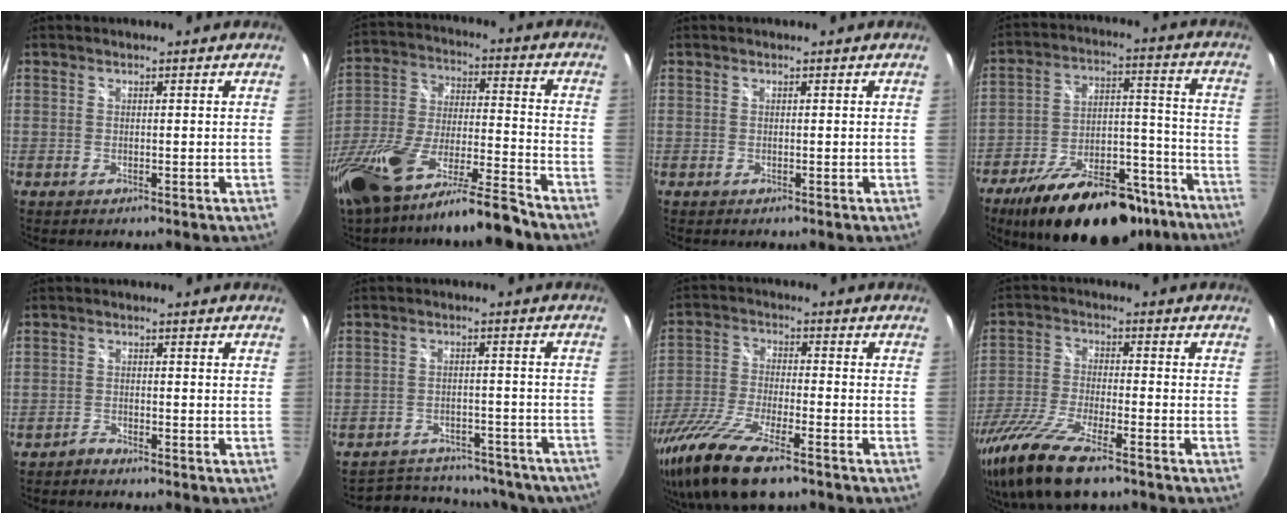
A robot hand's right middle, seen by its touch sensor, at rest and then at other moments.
{"total": 20.7, "force": [-15.8, 3.2, 12.9], "torque": [-0.263, -0.041, -0.280]}
{"total": 0.0}
{"total": 25.8, "force": [-18.8, 11.2, 13.7], "torque": [-0.232, 0.017, -0.258]}
{"total": 1.5, "force": [-1.5, 0.2, -0.1], "torque": [-0.004, -0.001, -0.030]}
{"total": 23.7, "force": [-20.2, 9.5, 8.2], "torque": [-0.155, 0.029, -0.230]}
{"total": 18.7, "force": [-13.0, 4.8, 12.6], "torque": [-0.270, -0.058, -0.245]}
{"total": 17.5, "force": [-12.5, 4.2, 11.4], "torque": [-0.250, -0.053, -0.237]}